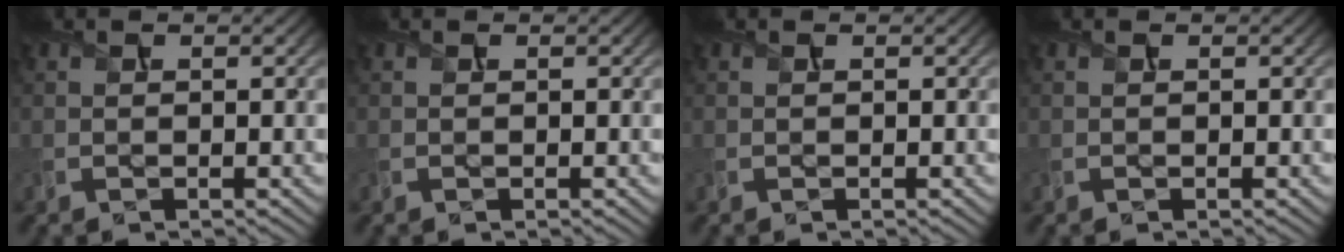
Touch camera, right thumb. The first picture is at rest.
{"total": 0.0}
{"total": 0.0}
{"total": 0.0}